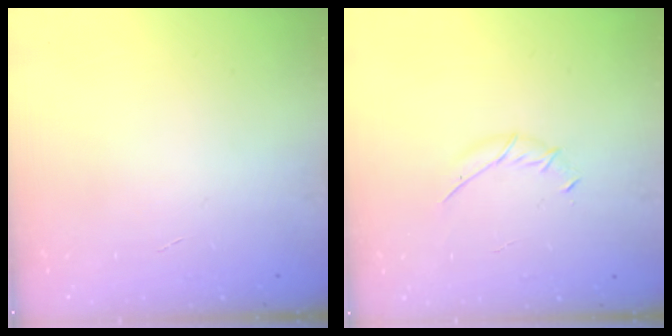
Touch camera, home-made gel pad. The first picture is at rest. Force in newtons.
{"total": 4.3, "press": 4.2, "slide": 0.6}